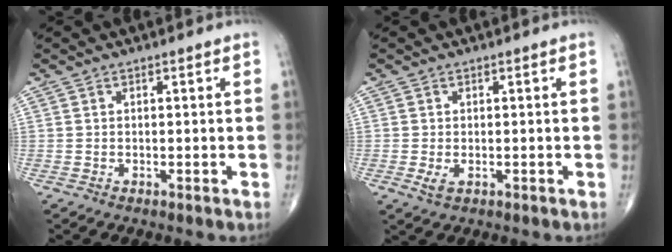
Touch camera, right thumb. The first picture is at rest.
{"total": 2.1, "force": [-0.5, 1.2, 1.6], "torque": [-0.033, -0.004, -0.008]}